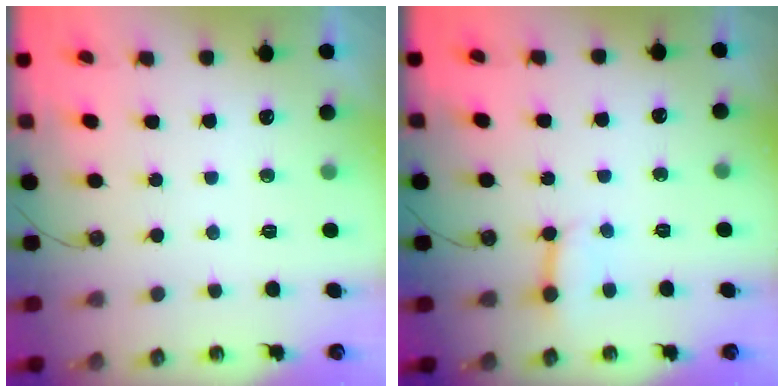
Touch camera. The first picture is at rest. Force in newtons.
{"total": 2.8, "press": 2.8, "slide": 0.3}